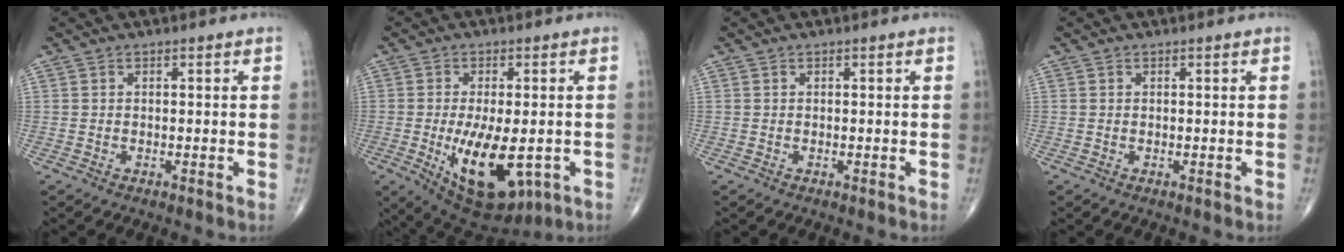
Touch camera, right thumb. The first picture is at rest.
{"total": 15.3, "force": [-4.0, 7.1, 13.0], "torque": [-0.201, -0.015, -0.038]}
{"total": 0.0}
{"total": 0.0}